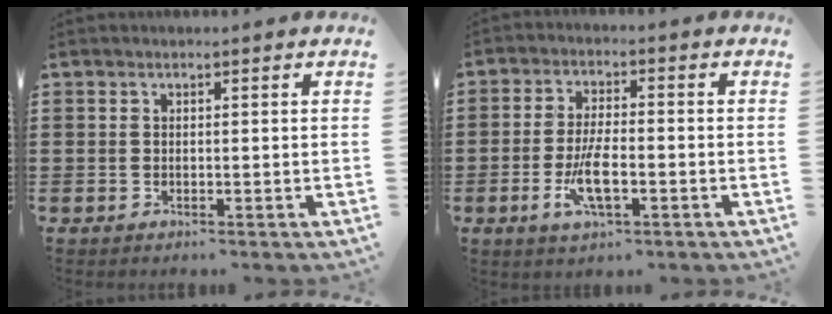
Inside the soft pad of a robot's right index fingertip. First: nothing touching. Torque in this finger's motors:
{"motor_torque": [1.67, 0.46, 0.41, 0.18]}